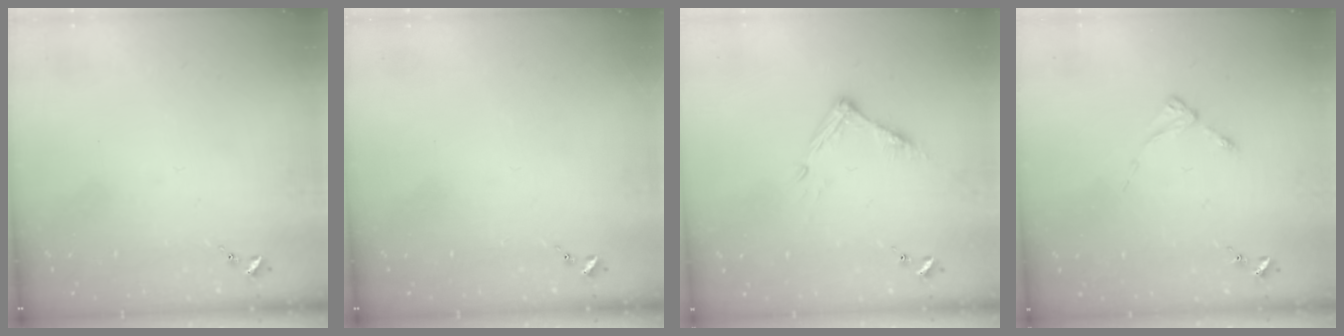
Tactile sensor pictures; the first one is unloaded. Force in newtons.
{"total": 0.0}
{"total": 8.0, "press": 8.0, "slide": 0.4}
{"total": 2.5, "press": 2.5, "slide": 0.3}